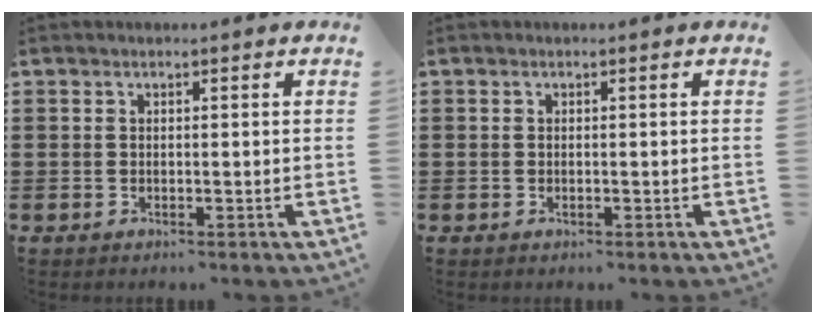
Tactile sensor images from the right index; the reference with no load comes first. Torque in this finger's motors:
{"motor_torque": [0.23, 0.18, 0.02, -0.02]}